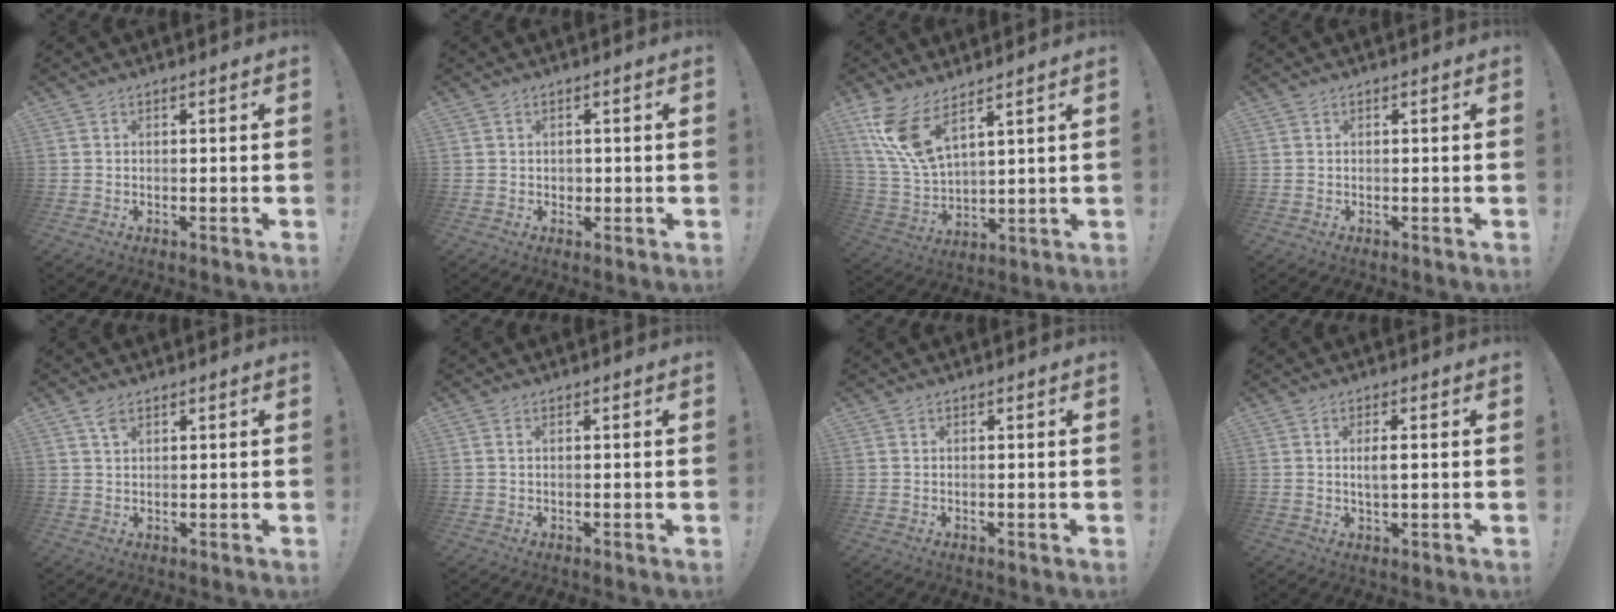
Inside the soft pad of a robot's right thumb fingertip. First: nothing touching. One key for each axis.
{"total": 1.2, "fx": 0.0, "fy": 1.2, "fz": 0.2, "tx": 0.000, "ty": 0.000, "tz": -0.001}
{"total": 12.4, "fx": 8.0, "fy": 4.7, "fz": 8.2, "tx": -0.176, "ty": -0.047, "tz": 0.151}
{"total": 0.0}
{"total": 2.7, "fx": 1.8, "fy": 1.3, "fz": 1.6, "tx": -0.018, "ty": -0.010, "tz": 0.030}
{"total": 0.6, "fx": 0.2, "fy": 0.2, "fz": 0.5, "tx": -0.015, "ty": 0.003, "tz": 0.006}
{"total": 0.0}
{"total": 2.9, "fx": 0.2, "fy": 0.6, "fz": 2.8, "tx": -0.044, "ty": -0.005, "tz": -0.001}